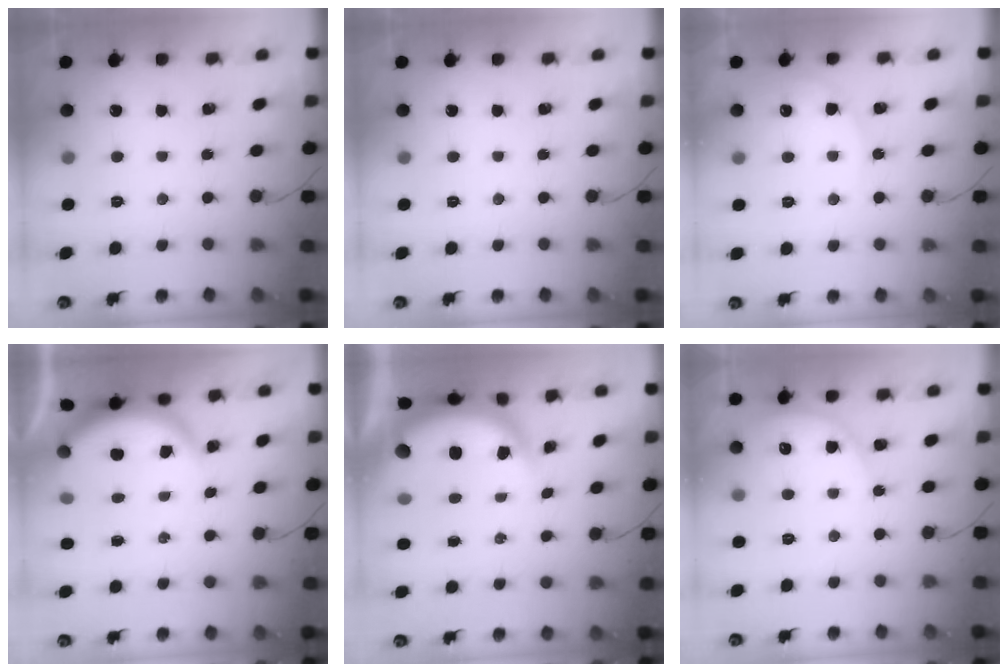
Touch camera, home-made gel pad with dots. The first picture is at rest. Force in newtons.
{"total": 0.0}
{"total": 4.5, "press": 4.5, "slide": 0.6}
{"total": 3.9, "press": 3.9, "slide": 0.2}
{"total": 5.7, "press": 5.7, "slide": 0.8}
{"total": 5.8, "press": 5.8, "slide": 0.4}